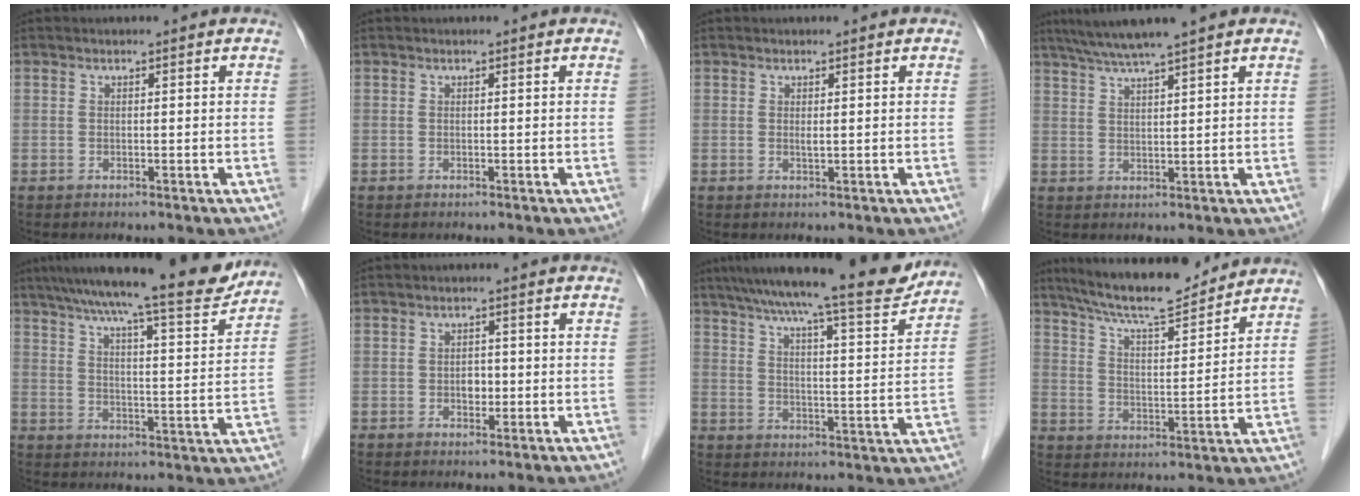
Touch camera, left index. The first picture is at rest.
{"total": 0.0}
{"total": 0.7, "force": [0.2, 0.1, 0.6], "torque": [-0.016, -0.002, 0.004]}
{"total": 6.8, "force": [5.5, -1.1, 3.8], "torque": [-0.067, 0.019, 0.097]}
{"total": 18.2, "force": [15.9, 0.8, 8.9], "torque": [-0.133, -0.008, 0.222]}
{"total": 1.9, "force": [-0.4, 1.3, 1.3], "torque": [-0.019, 0.003, -0.005]}
{"total": 18.8, "force": [16.4, 0.9, 9.1], "torque": [-0.141, -0.009, 0.230]}
{"total": 14.7, "force": [13.2, 1.5, 6.1], "torque": [-0.112, 0.006, 0.214]}